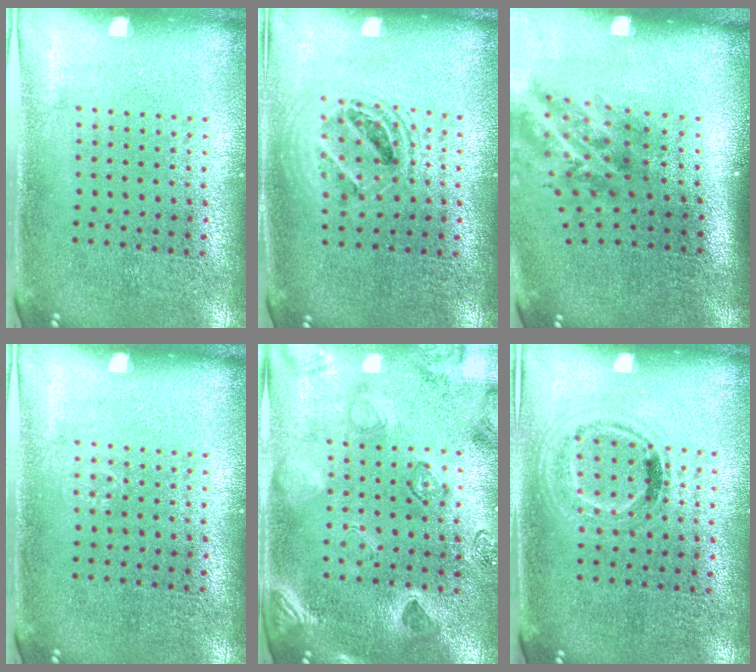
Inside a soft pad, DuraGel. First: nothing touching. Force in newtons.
{"total": 1.4, "press": 1.3, "slide": 0.6}
{"total": 1.9, "press": 1.2, "slide": 1.4}
{"total": 0.5, "press": 0.5, "slide": 0.2}
{"total": 2.3, "press": 2.3, "slide": 0.6}
{"total": 1.0, "press": 0.9, "slide": 0.3}